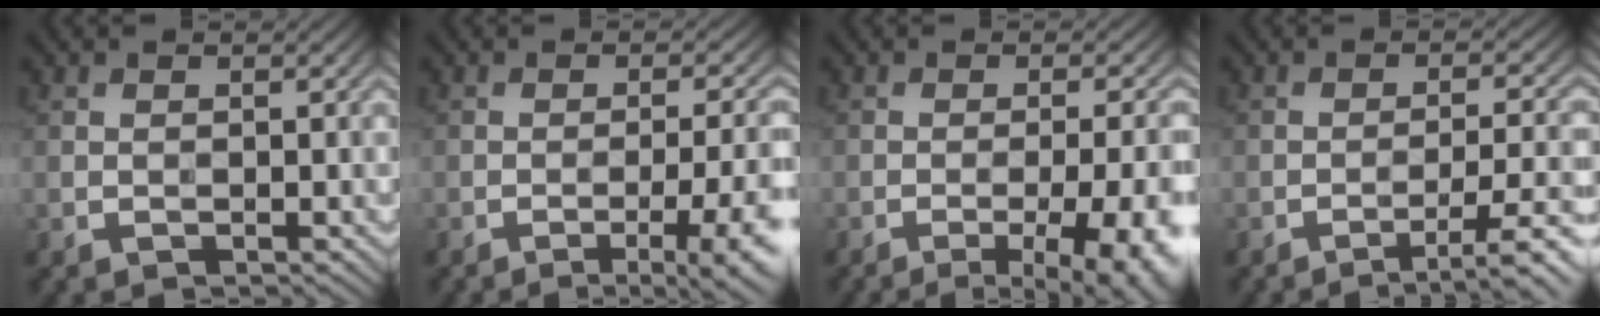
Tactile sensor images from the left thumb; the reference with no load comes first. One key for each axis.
{"total": 9.3, "fx": -3.7, "fy": 2.6, "fz": 8.2, "tx": -0.098, "ty": 0.002, "tz": -0.044}
{"total": 14.4, "fx": -6.8, "fy": 4.8, "fz": 11.8, "tx": -0.115, "ty": 0.012, "tz": -0.075}
{"total": 5.7, "fx": -3.3, "fy": 1.0, "fz": 4.6, "tx": -0.080, "ty": 0.005, "tz": -0.049}